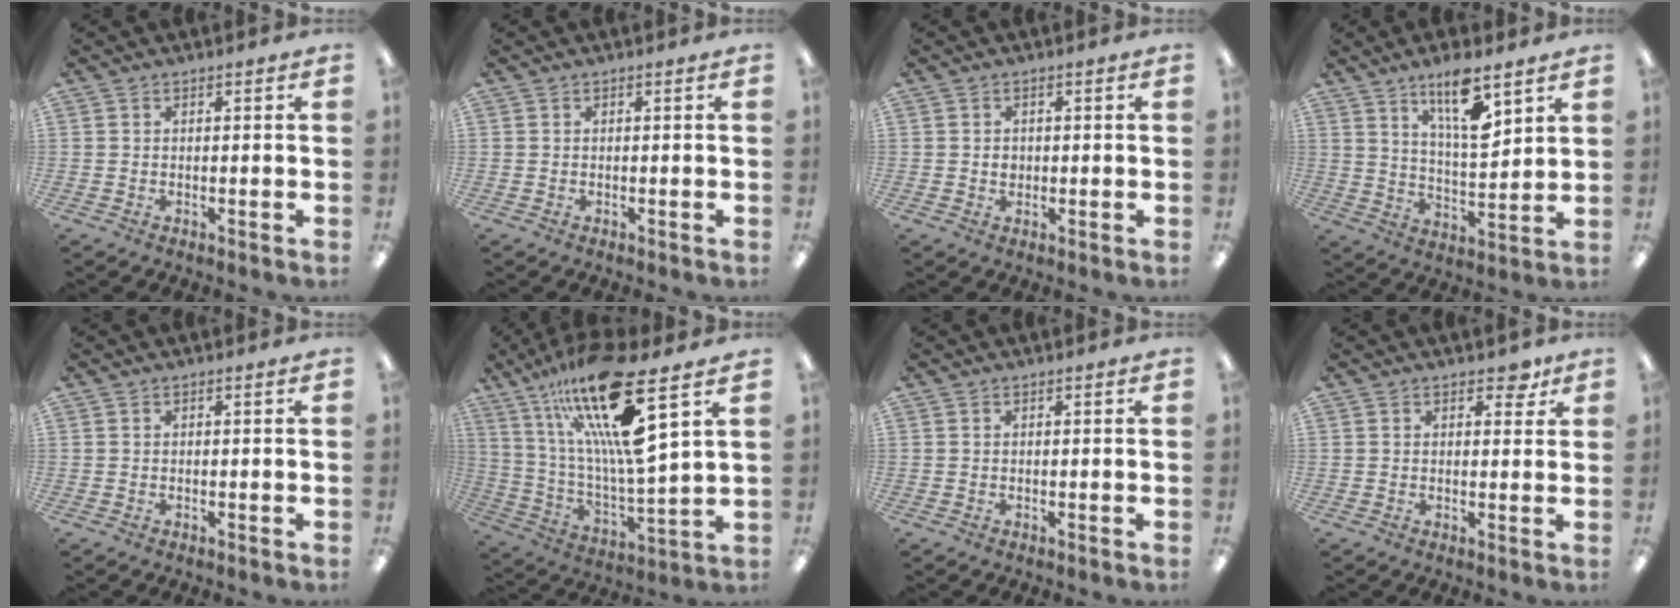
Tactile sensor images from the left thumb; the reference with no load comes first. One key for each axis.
{"total": 0.0}
{"total": 1.5, "fx": 0.2, "fy": 1.4, "fz": 0.5, "tx": -0.003, "ty": 0.001, "tz": -0.001}
{"total": 12.3, "fx": 8.3, "fy": 3.5, "fz": 8.4, "tx": -0.134, "ty": -0.049, "tz": 0.139}
{"total": 0.0}
{"total": 25.2, "fx": 15.3, "fy": 5.1, "fz": 19.4, "tx": -0.359, "ty": -0.092, "tz": 0.241}
{"total": 0.0}
{"total": 3.7, "fx": 2.3, "fy": 2.1, "fz": 2.0, "tx": -0.012, "ty": -0.007, "tz": 0.035}